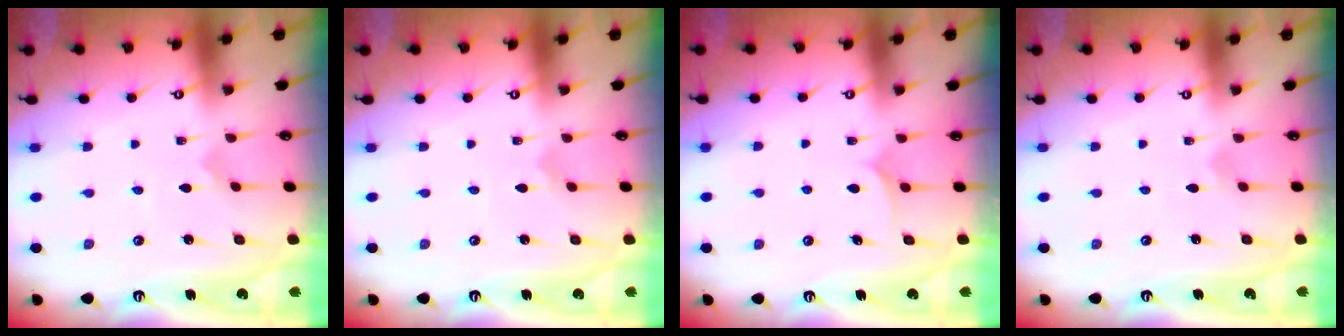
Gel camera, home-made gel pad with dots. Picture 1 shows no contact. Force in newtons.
{"total": 0.5, "press": 0.5, "slide": 0.0}
{"total": 5.7, "press": 5.7, "slide": 0.4}
{"total": 1.9, "press": 1.9, "slide": 0.1}